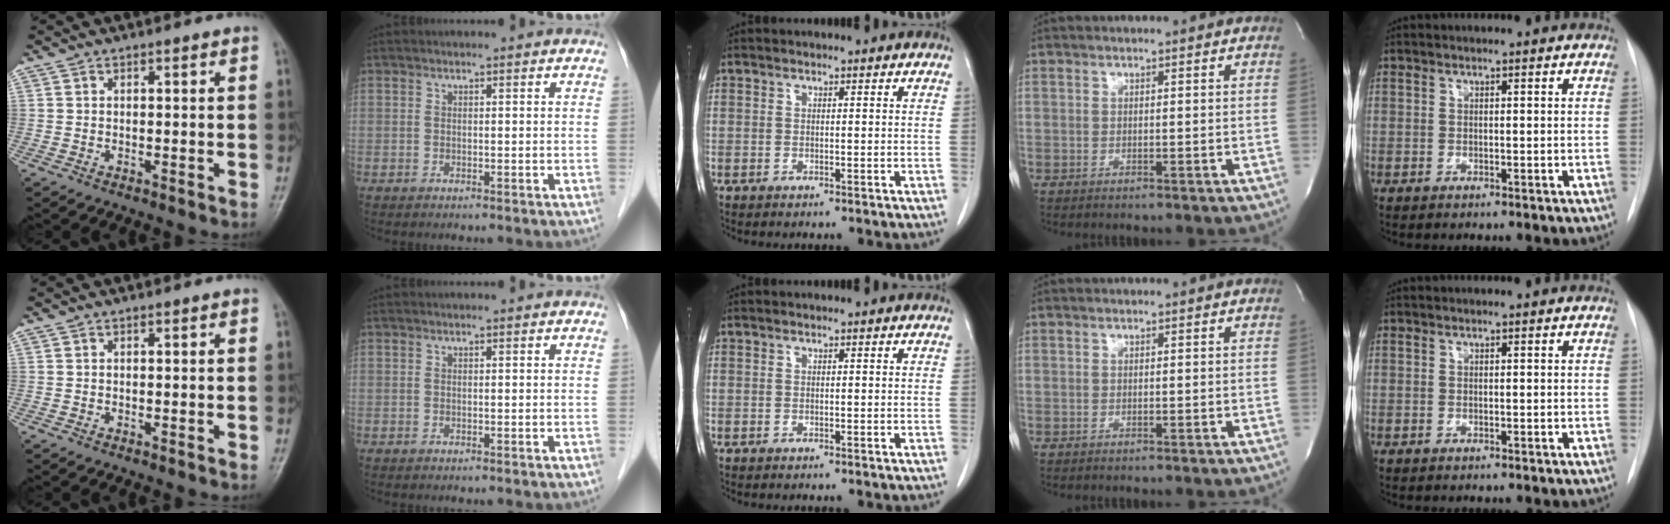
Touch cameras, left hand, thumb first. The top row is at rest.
{}